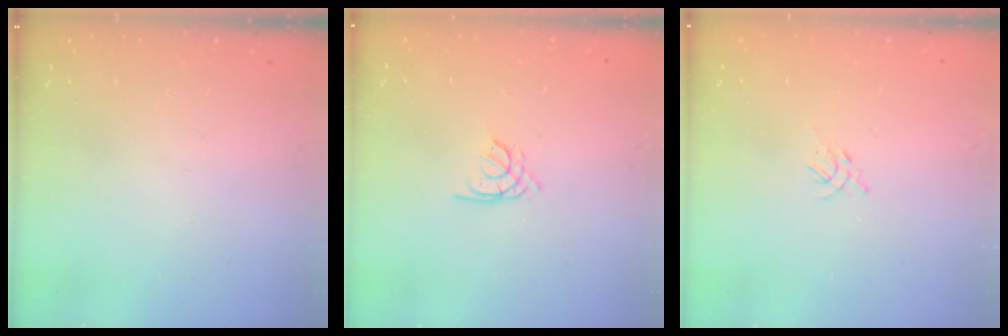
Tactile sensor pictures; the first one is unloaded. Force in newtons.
{"total": 1.4, "press": 1.4, "slide": 0.4}
{"total": 3.8, "press": 3.7, "slide": 0.8}